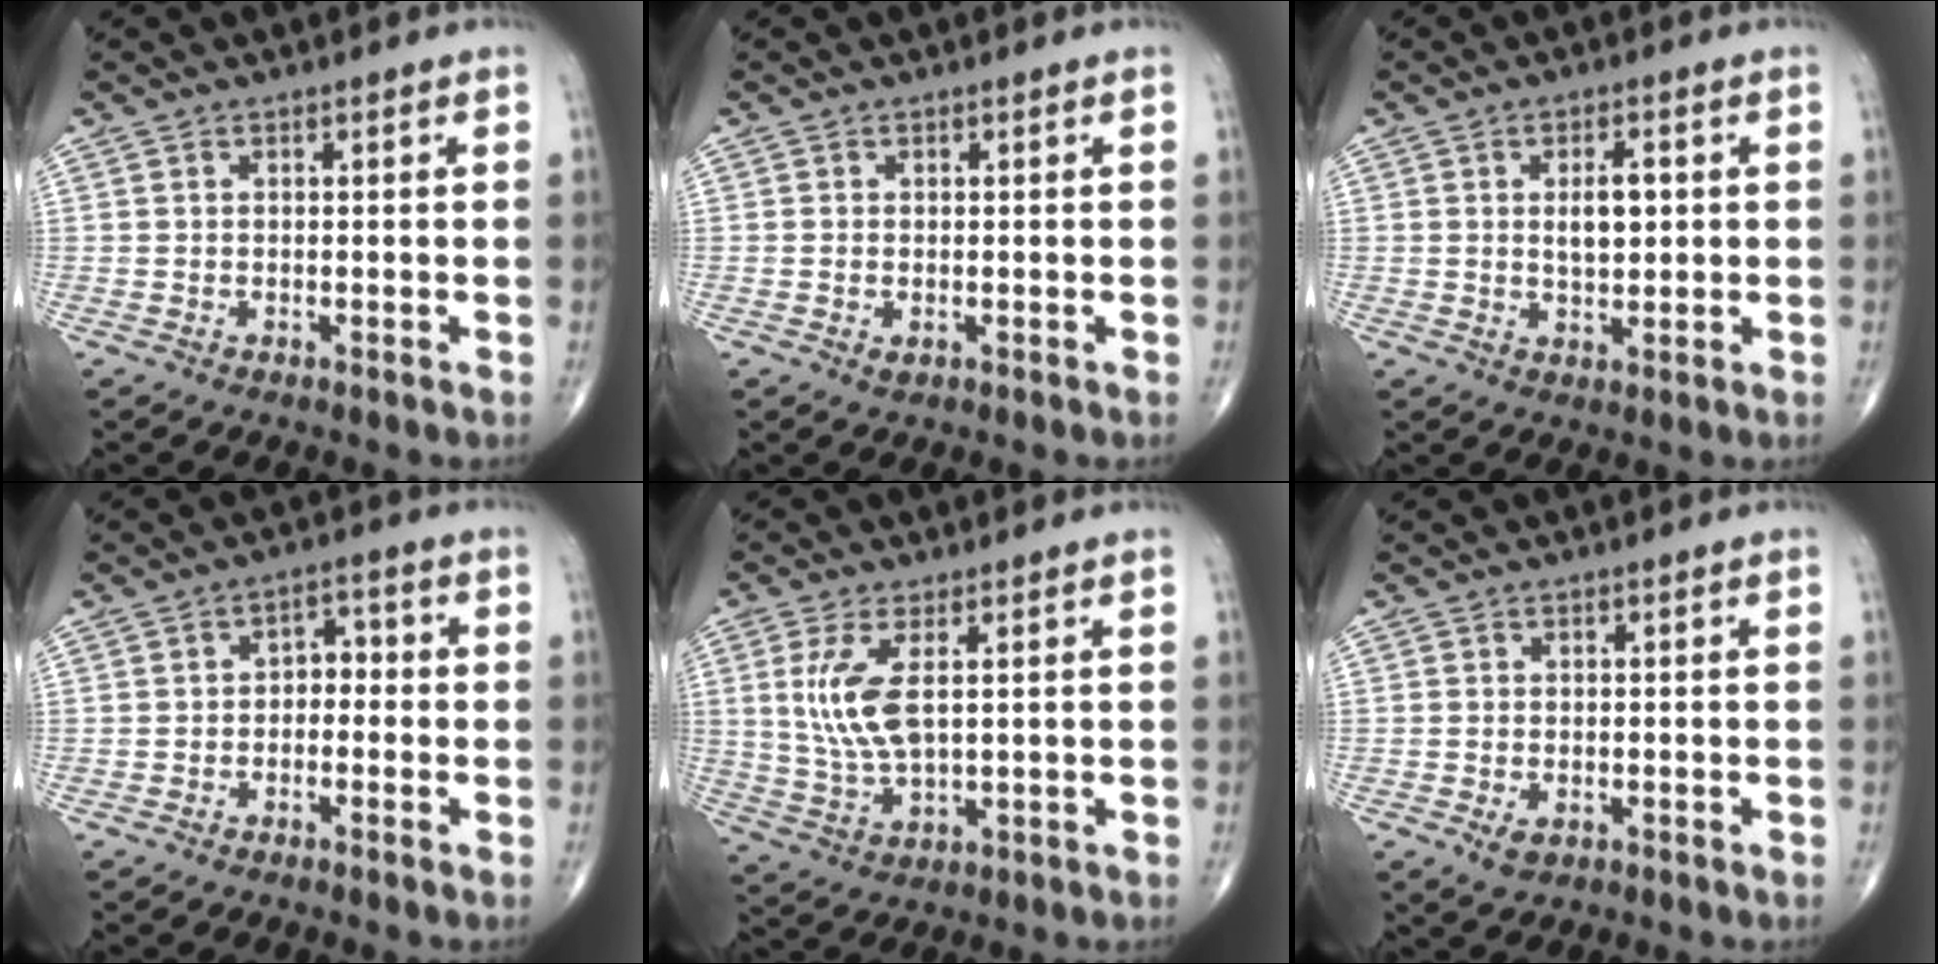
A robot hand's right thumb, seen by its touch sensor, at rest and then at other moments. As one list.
[{"total": 0.8, "force": [-0.2, 0.5, 0.6], "torque": [-0.009, 0.001, -0.002]}, {"total": 5.1, "force": [0.8, 2.5, 4.4], "torque": [-0.062, -0.004, 0.015]}, {"total": 2.4, "force": [-0.7, 1.7, 1.5], "torque": [-0.004, 0.017, -0.022]}, {"total": 8.6, "force": [1.9, 3.4, 7.6], "torque": [-0.168, -0.010, 0.047]}, {"total": 2.1, "force": [-0.7, 1.2, 1.5], "torque": [-0.023, -0.003, -0.008]}]